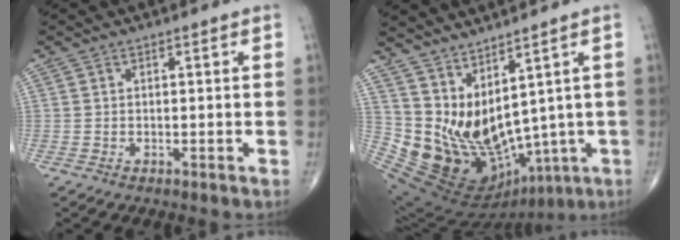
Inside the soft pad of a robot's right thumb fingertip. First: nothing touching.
{"total": 18.4, "force": [4.4, 10.5, 14.5], "torque": [-0.248, -0.050, 0.126]}